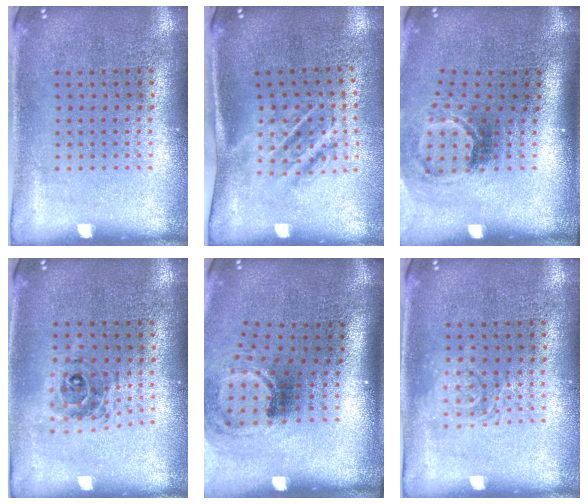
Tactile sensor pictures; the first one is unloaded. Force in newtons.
{"total": 1.7, "press": 1.2, "slide": 1.2}
{"total": 2.1, "press": 1.3, "slide": 1.6}
{"total": 0.7, "press": 0.7, "slide": 0.1}
{"total": 2.0, "press": 1.3, "slide": 1.5}
{"total": 1.9, "press": 1.9, "slide": 0.3}